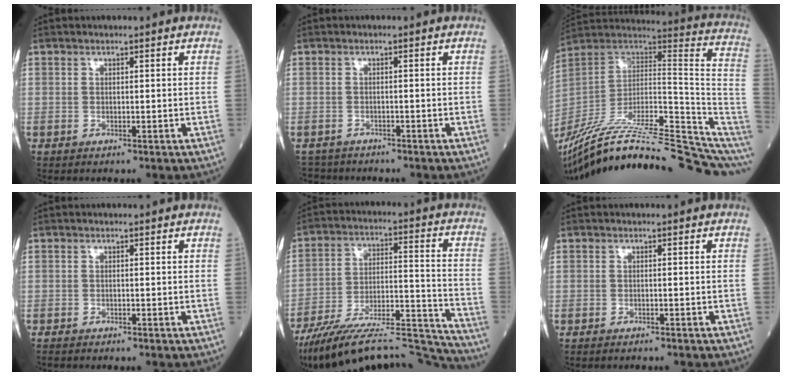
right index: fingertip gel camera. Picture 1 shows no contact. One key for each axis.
{"total": 3.4, "fx": -3.2, "fy": 1.0, "fz": -0.3, "tx": 0.005, "ty": -0.009, "tz": -0.055}
{"total": 32.7, "fx": -26.4, "fy": 3.3, "fz": 19.0, "tx": -0.236, "ty": -0.011, "tz": -0.397}
{"total": 1.3, "fx": -1.3, "fy": 0.2, "fz": 0.4, "tx": -0.010, "ty": -0.003, "tz": -0.020}
{"total": 23.1, "fx": -21.6, "fy": 1.2, "fz": 8.2, "tx": -0.110, "ty": 0.016, "tz": -0.336}
{"total": 2.2, "fx": -2.1, "fy": 0.1, "fz": 0.7, "tx": -0.012, "ty": -0.003, "tz": -0.026}